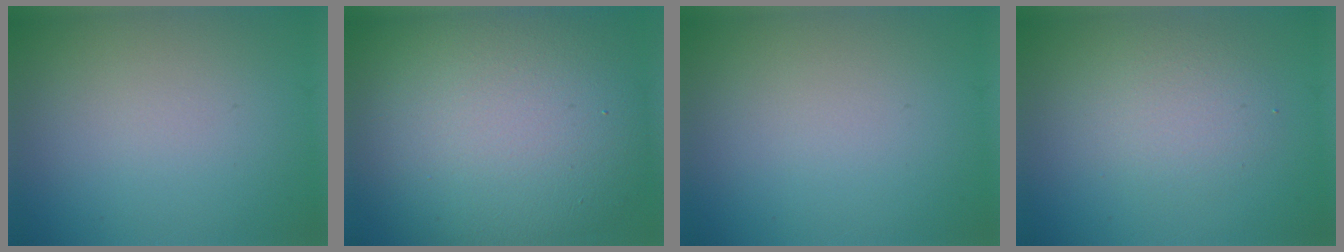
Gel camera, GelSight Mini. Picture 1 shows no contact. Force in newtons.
{"total": 14.8, "press": 14.8, "slide": 1.2}
{"total": 0.0}
{"total": 2.6, "press": 2.6, "slide": 0.1}